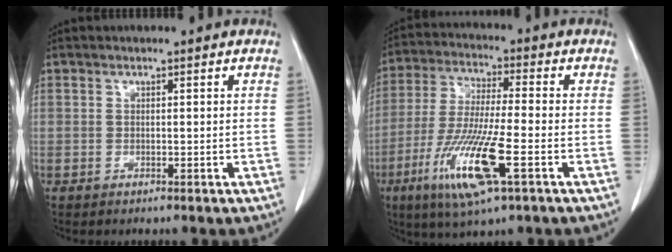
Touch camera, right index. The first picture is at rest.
{"total": 13.8, "force": [-5.5, 1.1, 12.6], "torque": [-0.262, -0.028, -0.101]}